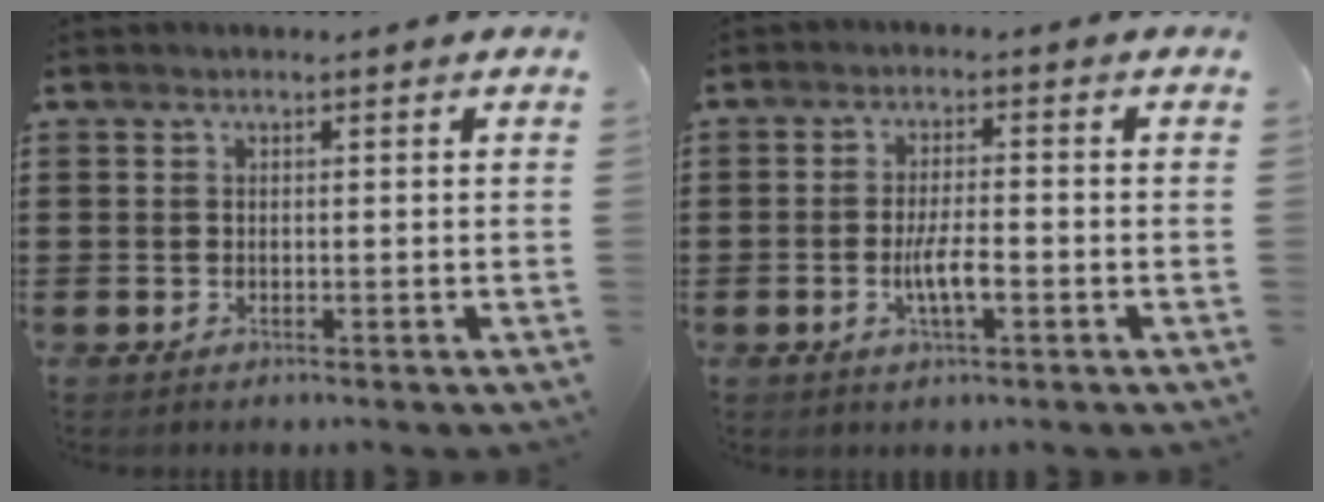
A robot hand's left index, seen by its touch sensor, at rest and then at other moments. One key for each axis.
{"total": 4.7, "fx": -1.3, "fy": 1.1, "fz": 4.4, "tx": -0.088, "ty": -0.001, "tz": -0.027}